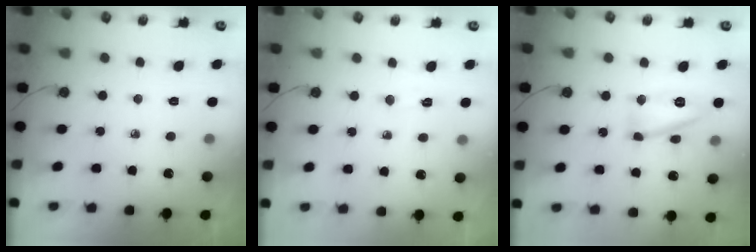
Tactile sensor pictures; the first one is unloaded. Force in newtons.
{"total": 14.2, "press": 5.3, "slide": 13.2}
{"total": 12.7, "press": 12.6, "slide": 1.0}